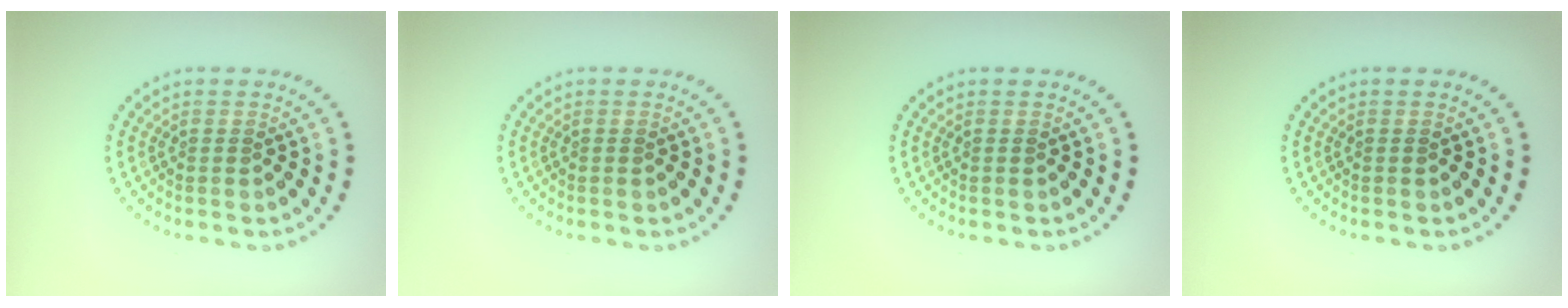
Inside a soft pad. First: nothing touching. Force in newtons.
{"total": 0.0}
{"total": 0.0}
{"total": 0.0}